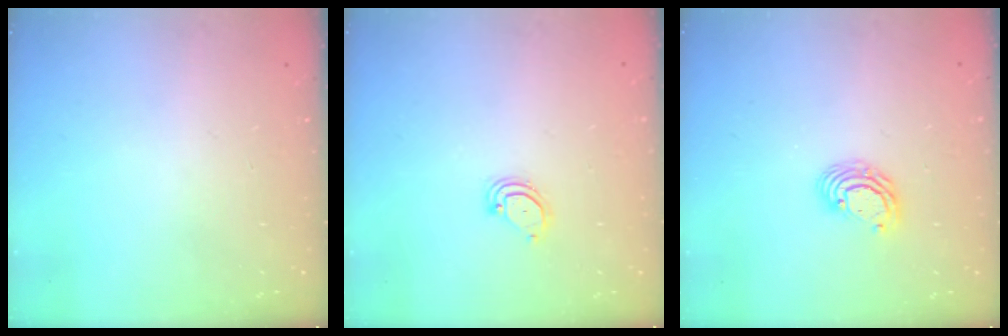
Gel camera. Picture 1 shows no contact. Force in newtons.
{"total": 4.0, "press": 4.0, "slide": 0.3}
{"total": 5.4, "press": 5.4, "slide": 0.2}